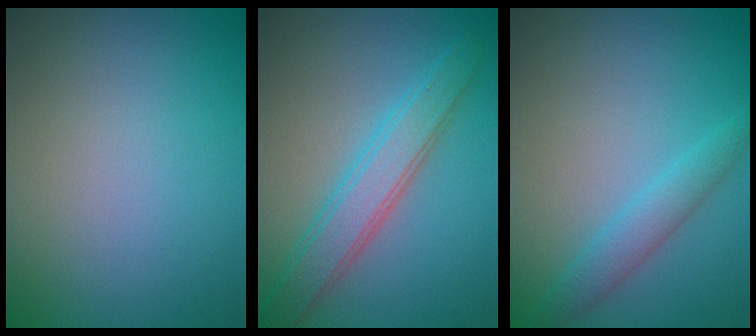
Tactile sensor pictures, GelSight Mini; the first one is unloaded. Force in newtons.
{"total": 3.9, "press": 3.9, "slide": 0.1}
{"total": 2.2, "press": 2.2, "slide": 0.1}